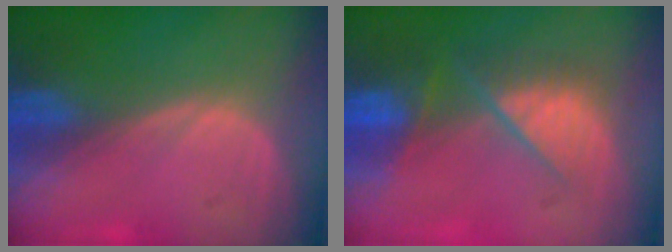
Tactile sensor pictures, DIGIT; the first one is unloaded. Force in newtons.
{"total": 9.4, "press": 7.9, "slide": 5.0}